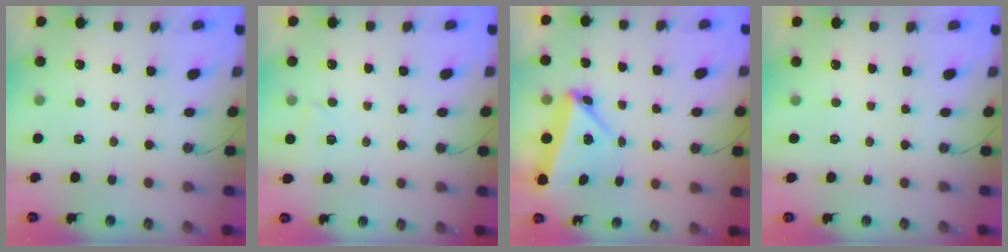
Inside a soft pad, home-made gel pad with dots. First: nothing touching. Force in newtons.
{"total": 3.9, "press": 3.2, "slide": 2.4}
{"total": 5.5, "press": 5.5, "slide": 0.2}
{"total": 0.0}